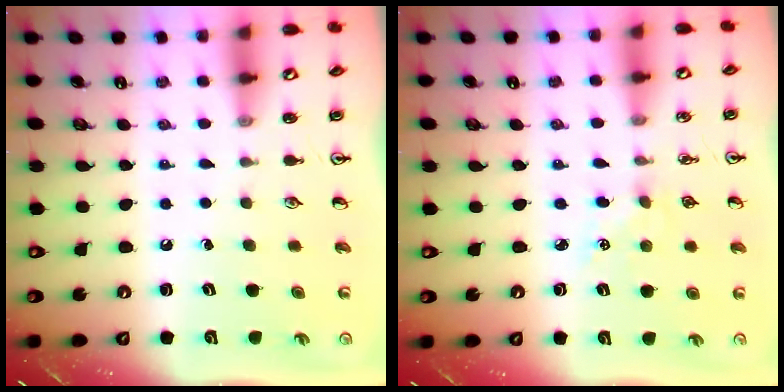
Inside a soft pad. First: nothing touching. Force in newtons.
{"total": 4.5, "press": 4.4, "slide": 0.5}